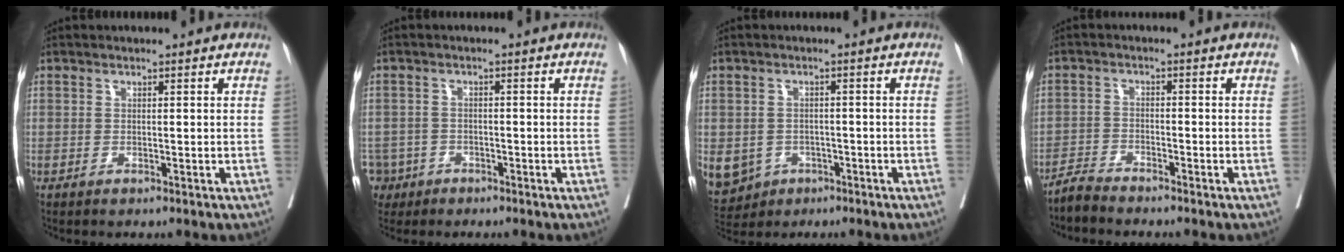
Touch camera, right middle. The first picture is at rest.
{"total": 4.9, "force": [-2.8, 3.9, -0.1], "torque": [-0.005, 0.007, -0.050]}
{"total": 11.1, "force": [-4.7, 9.4, 3.6], "torque": [-0.109, 0.001, -0.060]}
{"total": 2.7, "force": [-2.7, 0.0, 0.1], "torque": [-0.002, -0.012, -0.057]}